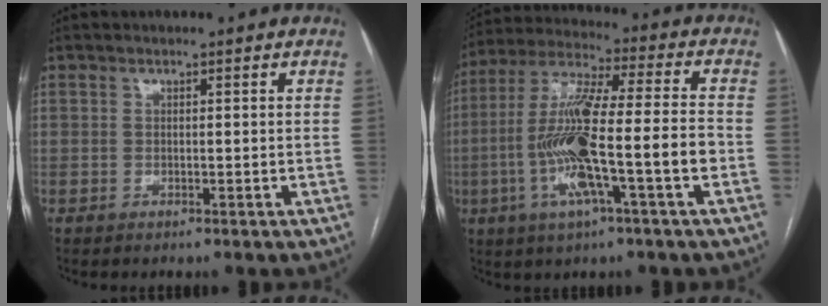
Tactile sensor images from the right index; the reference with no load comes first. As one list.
[{"total": 16.3, "force": [-4.1, 0.9, 15.7], "torque": [-0.302, 0.003, -0.076]}]